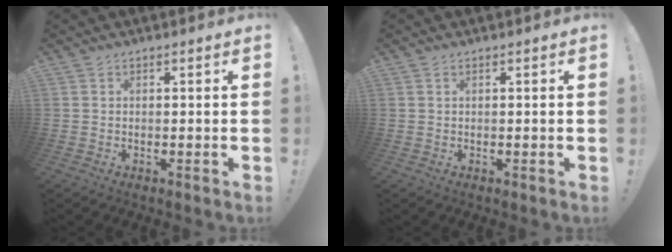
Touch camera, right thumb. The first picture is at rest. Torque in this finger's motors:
{"motor_torque": [-0.38, 0.25, 0.06, -0.01, 0.00]}